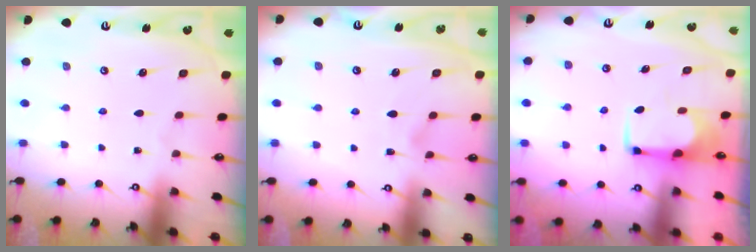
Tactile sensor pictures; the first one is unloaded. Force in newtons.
{"total": 1.4, "press": 0.9, "slide": 1.0}
{"total": 1.8, "press": 1.6, "slide": 0.8}